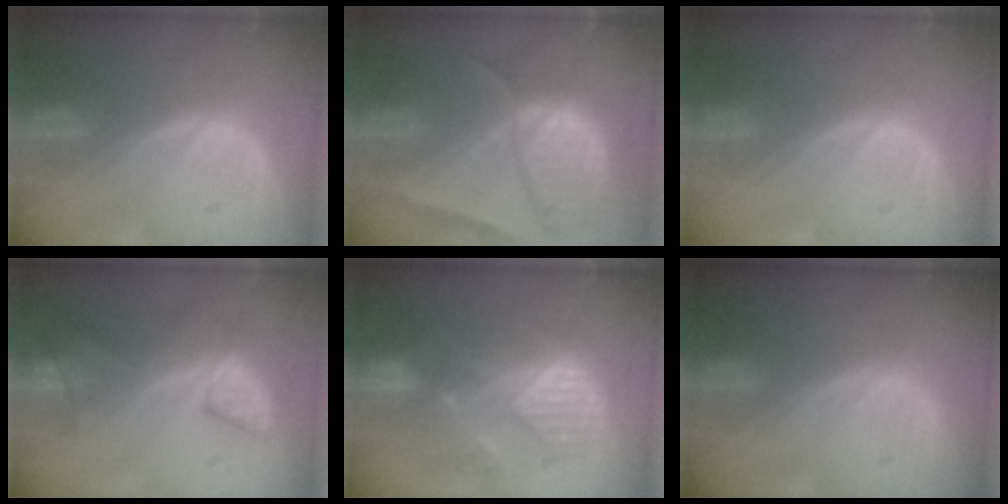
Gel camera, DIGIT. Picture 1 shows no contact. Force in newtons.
{"total": 10.7, "press": 8.9, "slide": 5.9}
{"total": 0.0}
{"total": 8.0, "press": 7.4, "slide": 3.2}
{"total": 9.4, "press": 9.3, "slide": 1.6}
{"total": 0.0}